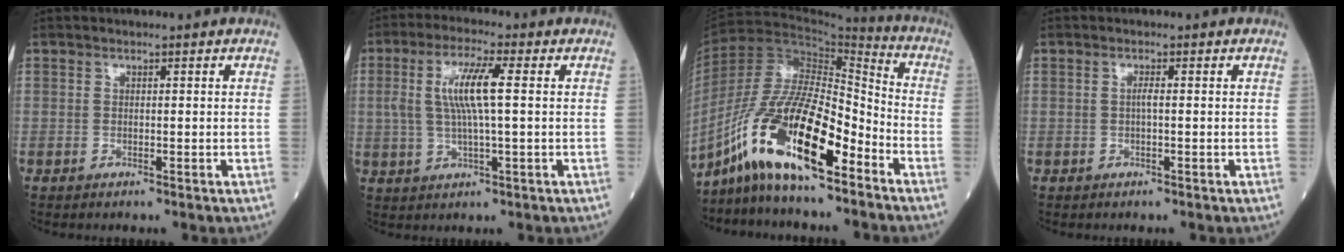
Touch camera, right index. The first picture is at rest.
{"total": 7.9, "force": [1.2, 0.9, 7.8], "torque": [-0.162, 0.007, 0.023]}
{"total": 16.1, "force": [-10.0, 3.3, 12.2], "torque": [-0.238, 0.010, -0.181]}
{"total": 0.8, "force": [-0.1, 0.0, 0.8], "torque": [-0.018, 0.001, -0.003]}